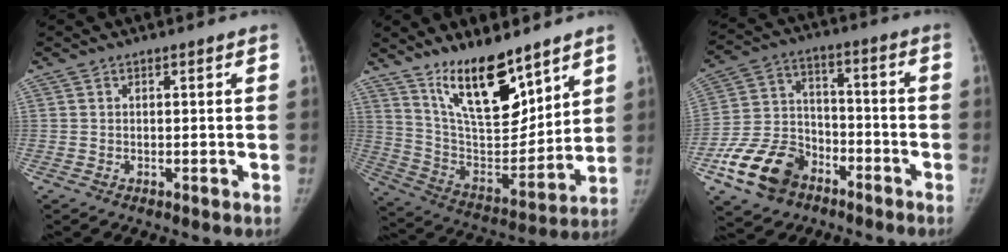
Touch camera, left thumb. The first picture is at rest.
{"total": 18.4, "force": [12.7, 6.7, 11.5], "torque": [-0.145, -0.088, 0.236]}
{"total": 14.7, "force": [-8.5, 9.9, 6.7], "torque": [-0.103, 0.055, -0.155]}